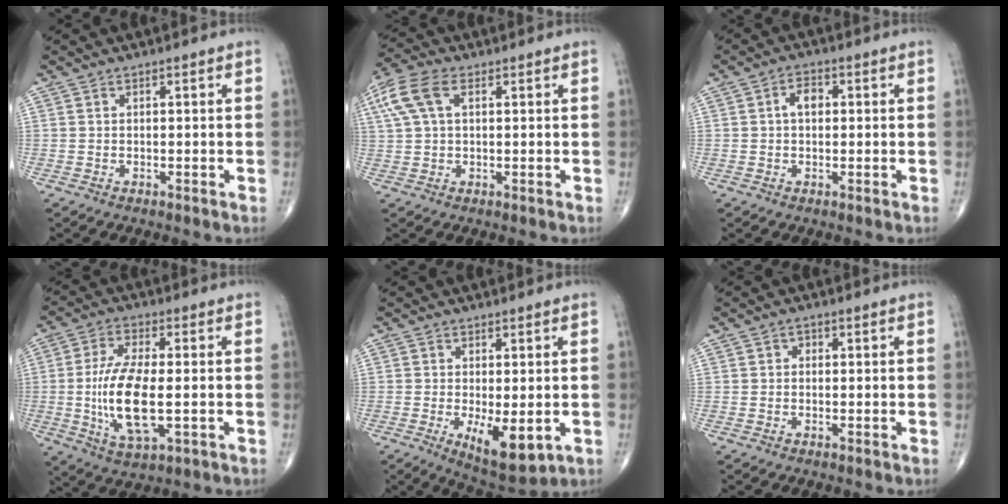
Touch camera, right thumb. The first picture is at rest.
{"total": 8.5, "force": [2.9, 4.6, 6.5], "torque": [-0.160, 0.026, 0.058]}
{"total": 3.4, "force": [0.4, 2.2, 2.5], "torque": [-0.035, 0.010, 0.002]}
{"total": 13.2, "force": [-1.3, 4.9, 12.2], "torque": [-0.249, -0.007, -0.022]}
{"total": 8.5, "force": [-1.9, 3.3, 7.6], "torque": [-0.110, -0.022, -0.019]}
{"total": 0.9, "force": [0.1, 0.8, 0.3], "torque": [0.002, 0.001, -0.002]}